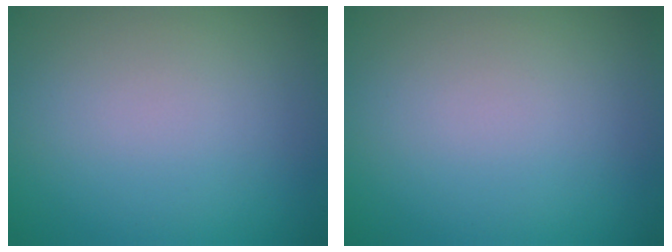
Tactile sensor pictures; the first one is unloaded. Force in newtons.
{"total": 0.0}